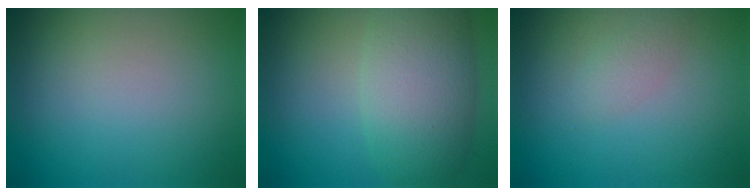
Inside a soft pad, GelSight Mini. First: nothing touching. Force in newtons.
{"total": 7.2, "press": 7.2, "slide": 0.6}
{"total": 1.2, "press": 1.2, "slide": 0.1}